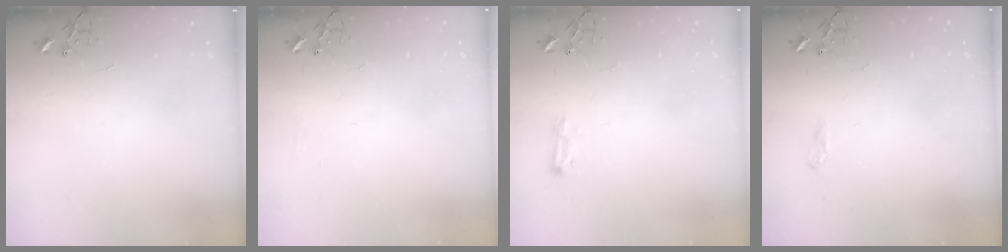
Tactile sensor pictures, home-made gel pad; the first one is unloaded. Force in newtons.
{"total": 4.6, "press": 4.6, "slide": 0.7}
{"total": 7.7, "press": 7.6, "slide": 0.9}
{"total": 6.8, "press": 6.8, "slide": 0.6}